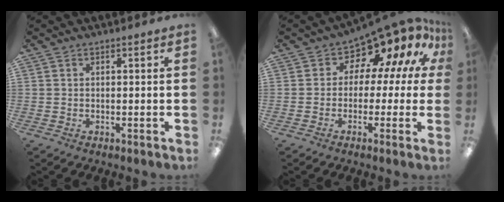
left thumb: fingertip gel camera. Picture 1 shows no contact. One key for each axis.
{"total": 10.3, "fx": 8.1, "fy": 4.4, "fz": 4.7, "tx": -0.081, "ty": -0.076, "tz": 0.140}